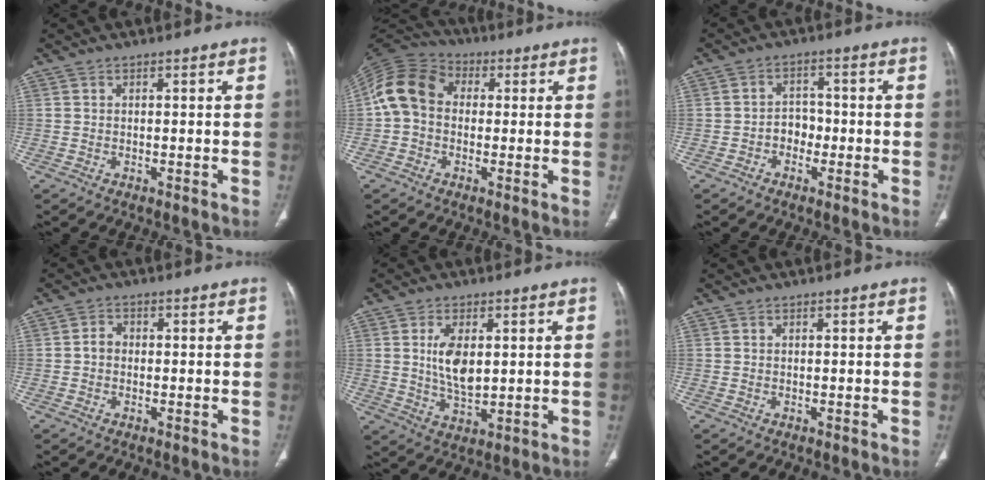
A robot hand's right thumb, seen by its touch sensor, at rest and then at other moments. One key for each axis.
{"total": 10.9, "fx": 0.5, "fy": 8.7, "fz": 6.6, "tx": -0.122, "ty": 0.032, "tz": -0.006}
{"total": 3.7, "fx": -1.4, "fy": 3.0, "fz": 1.6, "tx": -0.005, "ty": 0.017, "tz": -0.030}
{"total": 2.0, "fx": -0.3, "fy": 1.6, "fz": 1.1, "tx": -0.012, "ty": 0.009, "tz": -0.010}
{"total": 7.7, "fx": 1.6, "fy": 4.0, "fz": 6.4, "tx": -0.112, "ty": -0.013, "tz": 0.035}
{"total": 0.0}